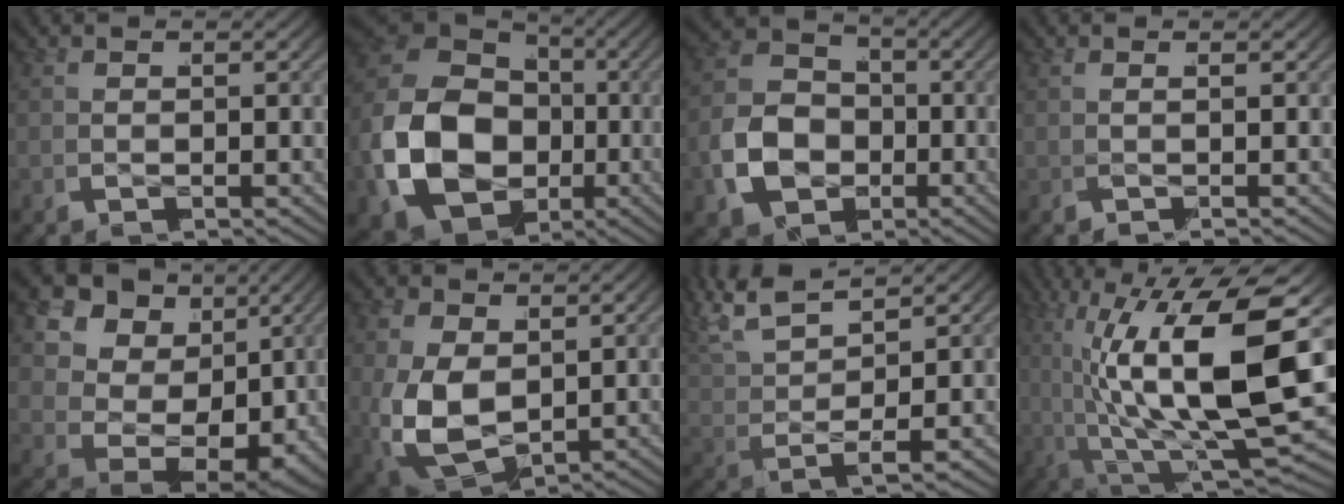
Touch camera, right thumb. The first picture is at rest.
{"total": 19.2, "force": [-1.2, 14.5, 12.5], "torque": [-0.310, -0.044, -0.007]}
{"total": 12.3, "force": [-1.1, 10.1, 7.0], "torque": [-0.151, -0.013, -0.023]}
{"total": 0.9, "force": [0.1, -0.6, 0.7], "torque": [-0.013, 0.011, -0.007]}
{"total": 15.6, "force": [0.2, 11.5, 10.5], "torque": [-0.227, -0.032, 0.013]}
{"total": 10.2, "force": [-1.9, 7.9, 6.1], "torque": [-0.175, -0.053, -0.012]}
{"total": 5.9, "force": [2.7, 3.0, 4.2], "torque": [-0.118, 0.005, 0.047]}
{"total": 19.6, "force": [-1.5, 10.3, 16.6], "torque": [-0.309, -0.046, -0.003]}